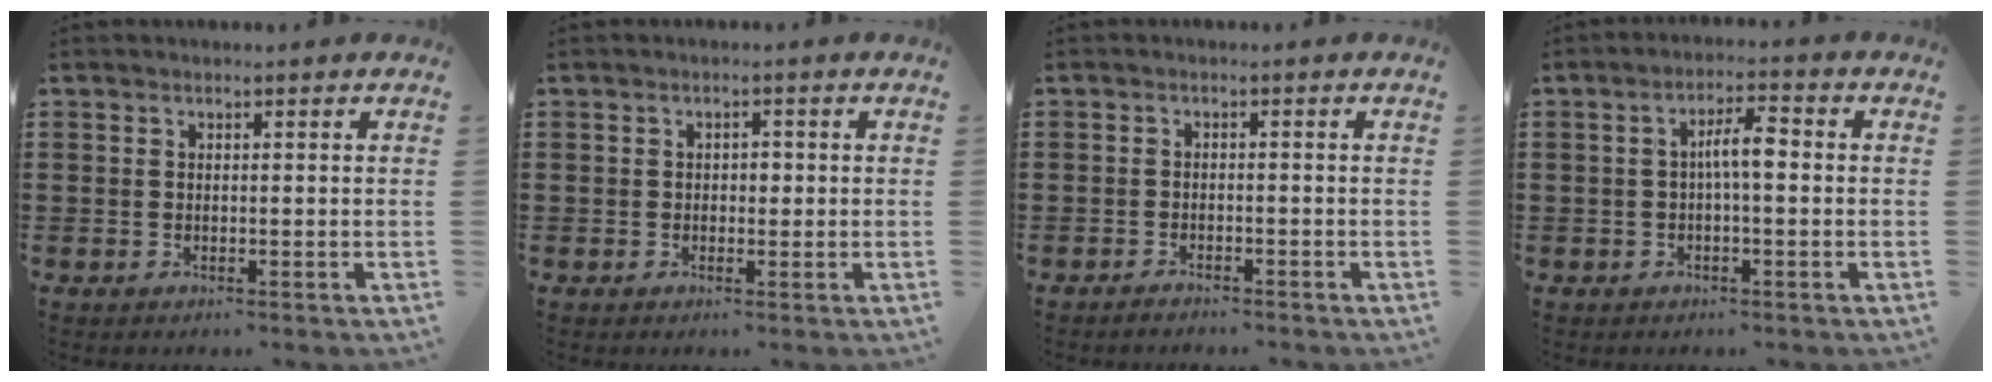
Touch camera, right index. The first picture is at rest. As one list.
[{"total": 1.2, "force": [-0.1, 0.8, 0.9], "torque": [-0.018, 0.005, -0.004]}, {"total": 1.2, "force": [-1.2, 0.1, 0.1], "torque": [-0.006, 0.001, -0.025]}, {"total": 4.4, "force": [-0.1, 1.1, 4.3], "torque": [-0.080, 0.011, -0.006]}]